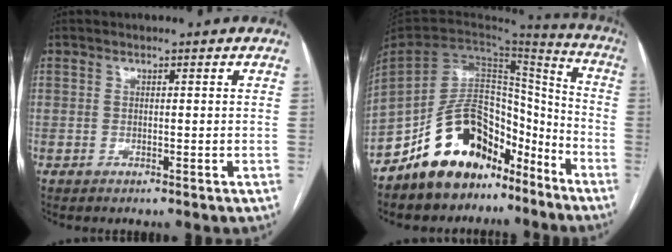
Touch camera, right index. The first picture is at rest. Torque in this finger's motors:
{"motor_torque": [-0.11, -0.14, -0.15, -0.21]}